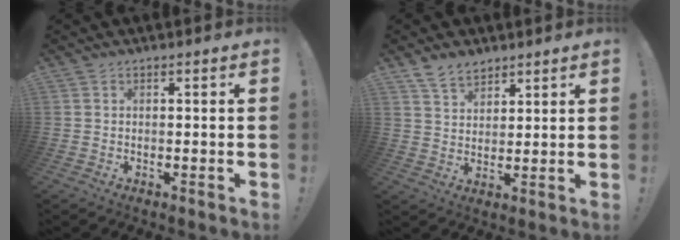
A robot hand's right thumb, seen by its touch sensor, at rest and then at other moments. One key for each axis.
{"total": 7.1, "fx": 5.5, "fy": 3.7, "fz": 2.5, "tx": -0.045, "ty": -0.029, "tz": 0.105}